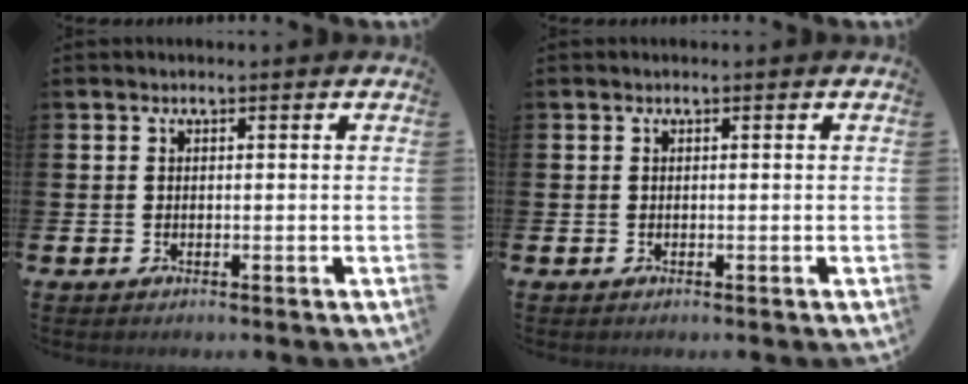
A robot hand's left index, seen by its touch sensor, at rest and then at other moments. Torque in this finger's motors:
{"motor_torque": [0.00, 0.00, 0.00, 0.00]}